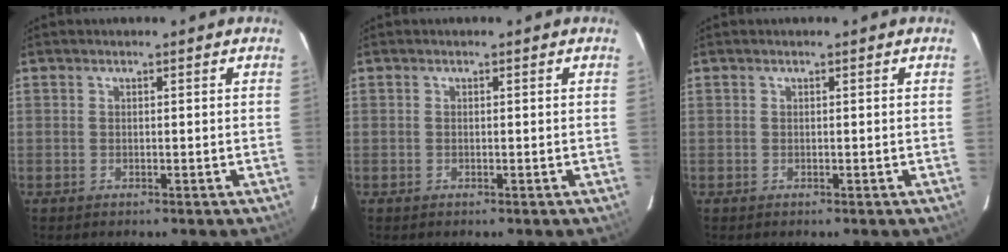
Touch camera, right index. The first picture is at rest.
{"total": 0.0}
{"total": 0.0}